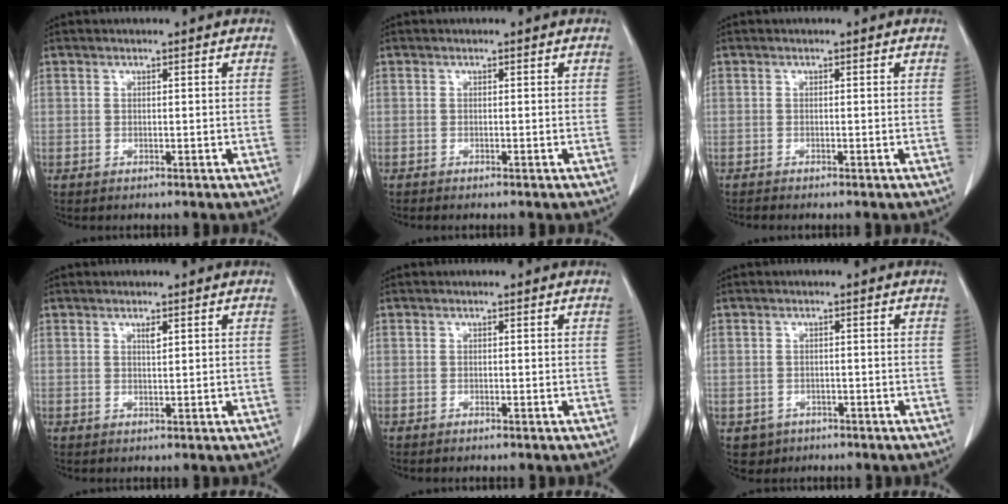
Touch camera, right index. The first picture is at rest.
{"total": 0.0}
{"total": 0.0}
{"total": 1.1, "force": [0.7, 0.2, 0.8], "torque": [-0.016, -0.005, 0.013]}
{"total": 0.0}
{"total": 2.9, "force": [-1.2, 2.6, 0.1], "torque": [0.002, 0.007, -0.014]}